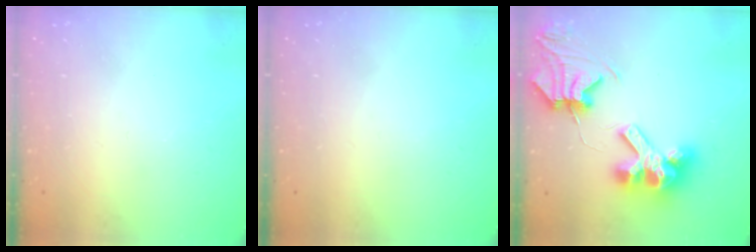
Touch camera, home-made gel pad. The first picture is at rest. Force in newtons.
{"total": 0.0}
{"total": 12.4, "press": 12.3, "slide": 1.6}